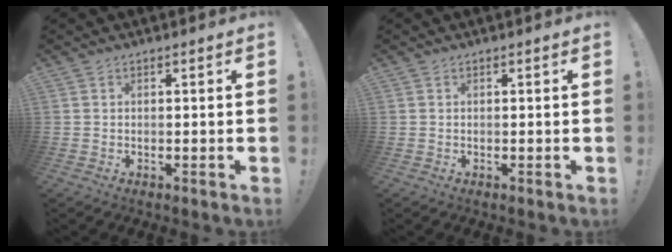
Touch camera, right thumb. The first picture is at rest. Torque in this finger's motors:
{"motor_torque": [0.00, 0.00, 0.00, 0.00, 0.01]}